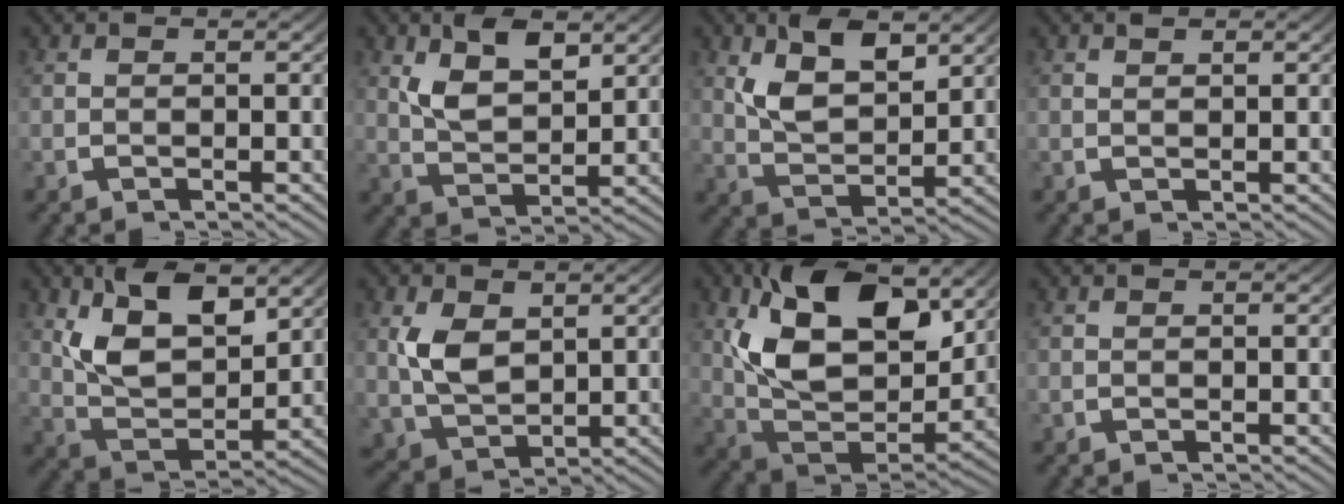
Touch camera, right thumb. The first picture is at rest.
{"total": 5.5, "force": [2.3, 2.9, 4.0], "torque": [-0.079, -0.011, 0.053]}
{"total": 6.2, "force": [2.2, 3.4, 4.6], "torque": [-0.093, -0.014, 0.052]}
{"total": 0.7, "force": [0.6, 0.1, 0.3], "torque": [0.001, -0.001, 0.015]}
{"total": 8.7, "force": [2.3, 5.3, 6.5], "torque": [-0.131, -0.016, 0.049]}
{"total": 5.6, "force": [0.9, 4.1, 3.7], "torque": [-0.089, -0.027, 0.033]}
{"total": 15.3, "force": [2.9, 9.6, 11.5], "torque": [-0.241, -0.030, 0.056]}
{"total": 0.0}